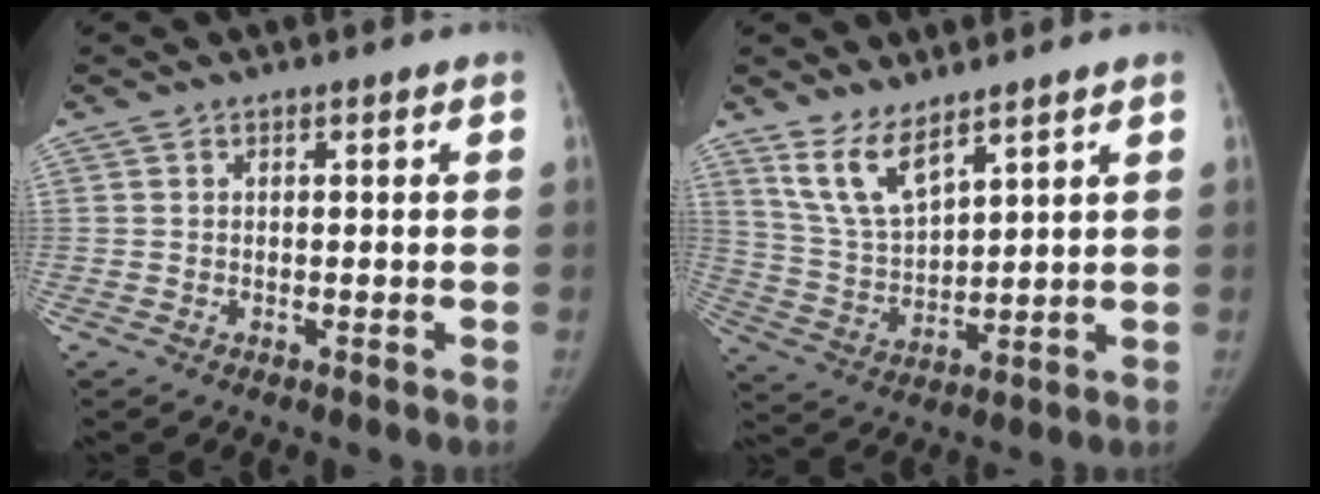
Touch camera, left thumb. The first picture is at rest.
{"total": 8.6, "force": [6.3, 2.7, 5.2], "torque": [-0.094, -0.043, 0.141]}